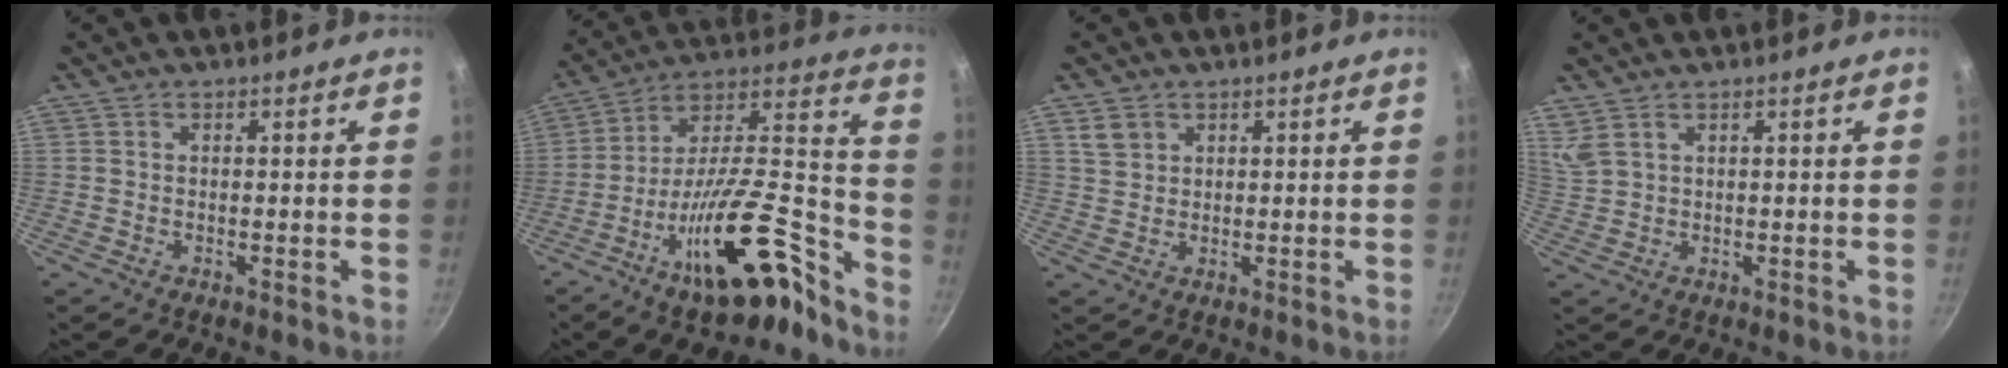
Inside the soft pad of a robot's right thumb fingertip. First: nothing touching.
{"total": 23.5, "force": [-14.9, 8.2, 16.3], "torque": [-0.200, 0.112, -0.254]}
{"total": 3.4, "force": [1.7, 2.7, 1.3], "torque": [-0.011, 0.001, 0.036]}
{"total": 4.1, "force": [3.0, 1.9, 2.0], "torque": [-0.038, -0.008, 0.068]}